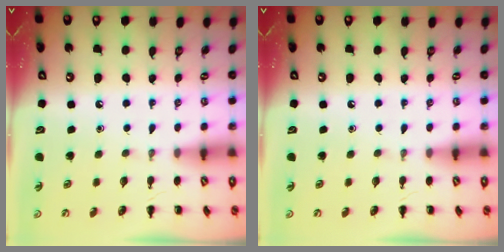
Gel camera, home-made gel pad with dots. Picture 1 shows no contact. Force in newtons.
{"total": 0.0}